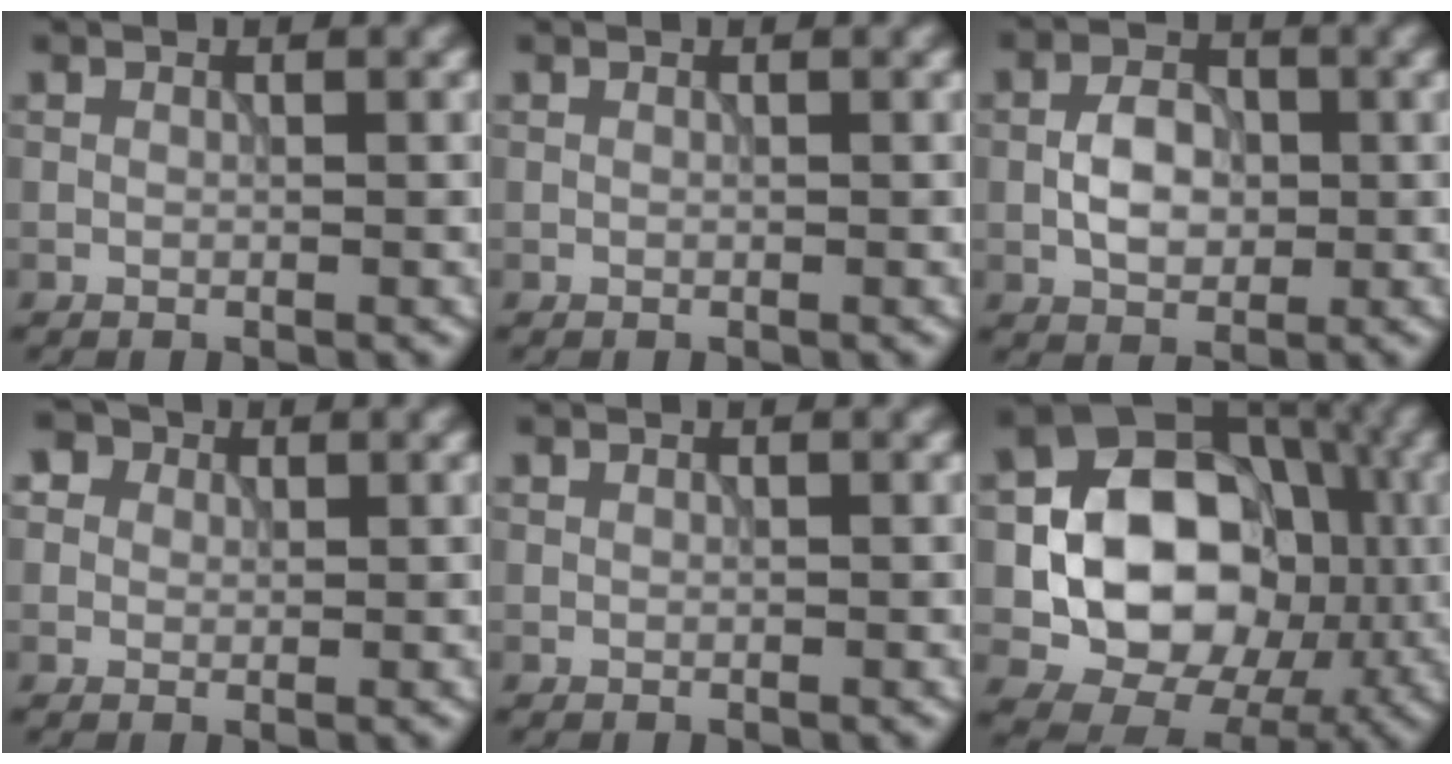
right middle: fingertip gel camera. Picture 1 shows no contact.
{"total": 0.0}
{"total": 3.5, "force": [-0.7, 2.4, 2.5], "torque": [-0.045, 0.004, -0.015]}
{"total": 4.1, "force": [2.4, 2.9, 1.7], "torque": [-0.050, 0.010, 0.034]}
{"total": 0.0}
{"total": 12.9, "force": [-1.1, 10.3, 7.6], "torque": [-0.096, -0.001, -0.035]}